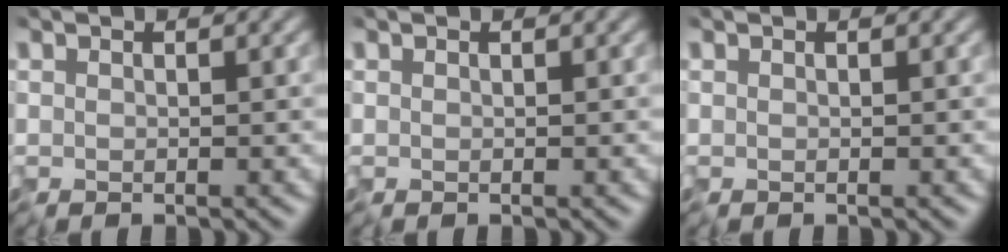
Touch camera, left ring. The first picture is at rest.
{"total": 0.0}
{"total": 0.0}